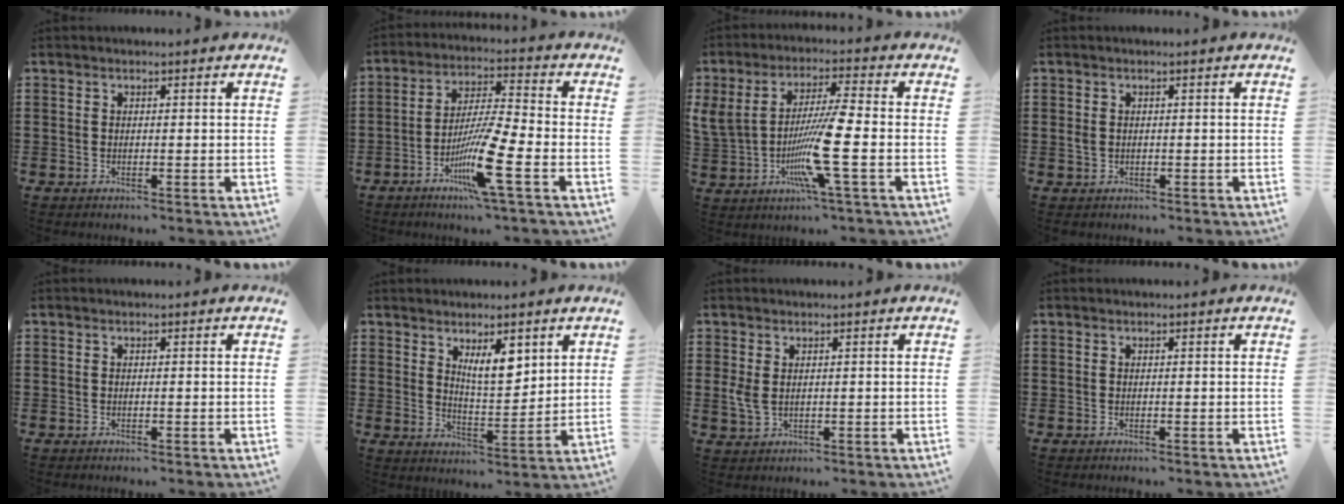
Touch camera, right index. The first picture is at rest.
{"total": 10.6, "force": [-4.7, 1.0, 9.5], "torque": [-0.186, -0.006, -0.088]}
{"total": 10.1, "force": [-1.7, -0.1, 10.0], "torque": [-0.209, -0.021, -0.044]}
{"total": 1.2, "force": [0.0, 1.1, 0.7], "torque": [-0.024, 0.005, -0.003]}
{"total": 0.0}
{"total": 6.1, "force": [3.6, 2.2, 4.5], "torque": [-0.080, -0.009, 0.058]}
{"total": 2.5, "force": [0.4, 1.6, 1.9], "torque": [-0.056, -0.001, 0.003]}
{"total": 0.0}